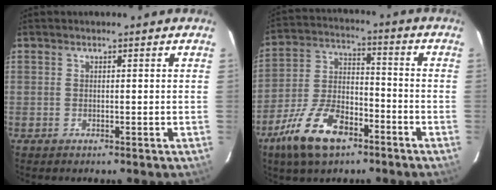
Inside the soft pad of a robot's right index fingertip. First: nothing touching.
{"total": 15.0, "force": [-9.2, 6.9, 9.5], "torque": [-0.207, -0.004, -0.167]}